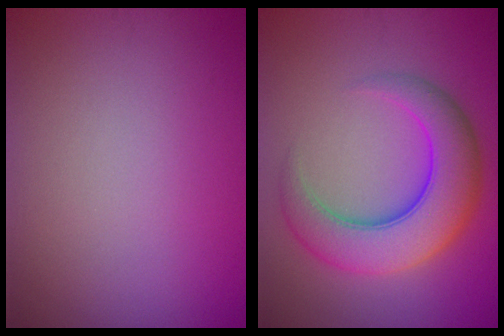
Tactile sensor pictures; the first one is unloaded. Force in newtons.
{"total": 7.5, "press": 7.5, "slide": 0.1}